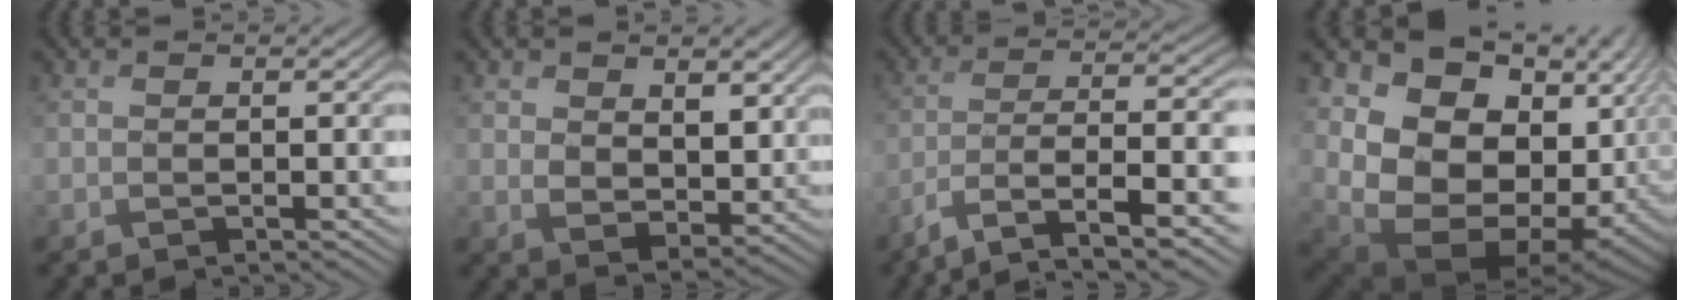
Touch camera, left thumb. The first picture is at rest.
{"total": 7.3, "force": [3.1, 4.8, 4.6], "torque": [-0.107, -0.014, 0.064]}
{"total": 11.0, "force": [-7.2, 2.2, 8.0], "torque": [-0.120, 0.000, -0.131]}
{"total": 20.1, "force": [2.0, 14.2, 14.1], "torque": [-0.276, -0.016, 0.067]}